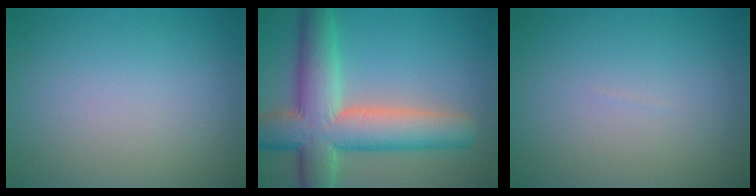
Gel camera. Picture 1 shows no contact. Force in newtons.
{"total": 10.0, "press": 10.0, "slide": 0.5}
{"total": 0.0}